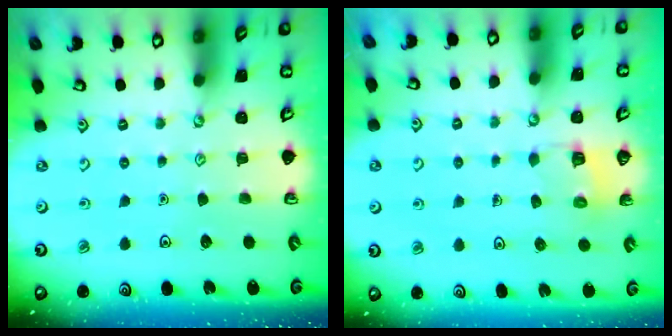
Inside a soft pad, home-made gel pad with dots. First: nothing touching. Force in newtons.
{"total": 3.6, "press": 3.6, "slide": 0.2}